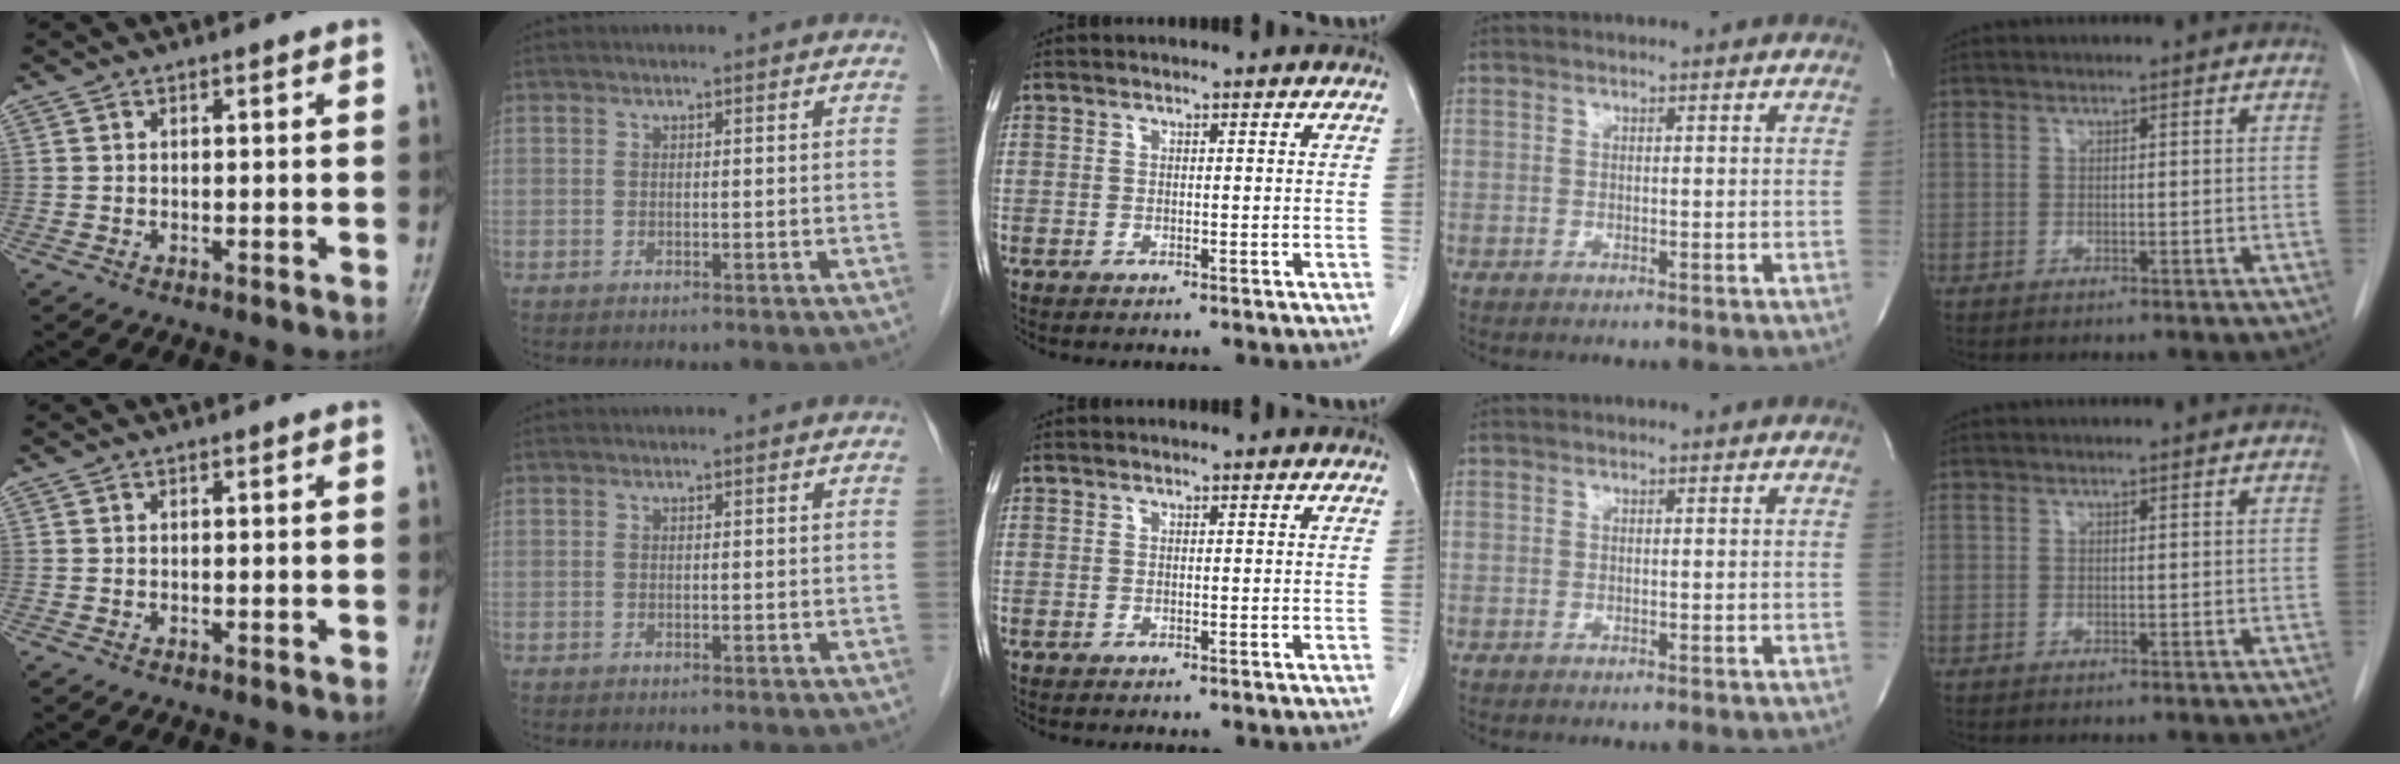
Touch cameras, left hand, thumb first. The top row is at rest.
{}